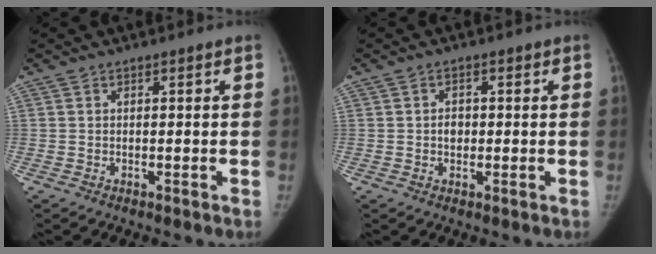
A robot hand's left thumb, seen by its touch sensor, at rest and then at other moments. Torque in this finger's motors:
{"motor_torque": [-0.34, 0.33, 0.16, 0.35, -0.01]}